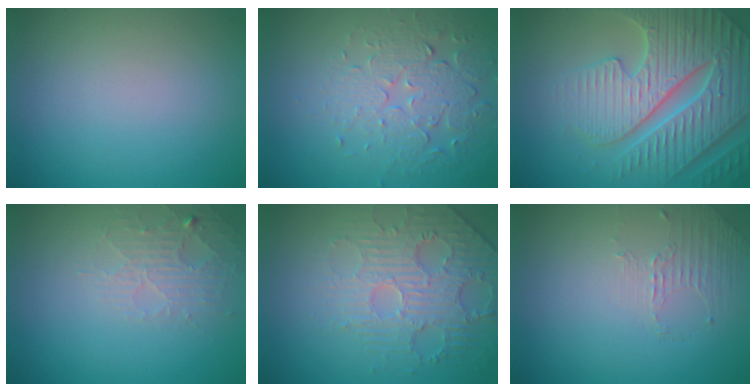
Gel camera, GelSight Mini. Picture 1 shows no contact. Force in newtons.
{"total": 5.4, "press": 3.7, "slide": 3.9}
{"total": 7.6, "press": 7.4, "slide": 1.7}
{"total": 2.6, "press": 2.6, "slide": 0.4}
{"total": 4.6, "press": 3.8, "slide": 2.7}
{"total": 1.2, "press": 0.4, "slide": 1.1}